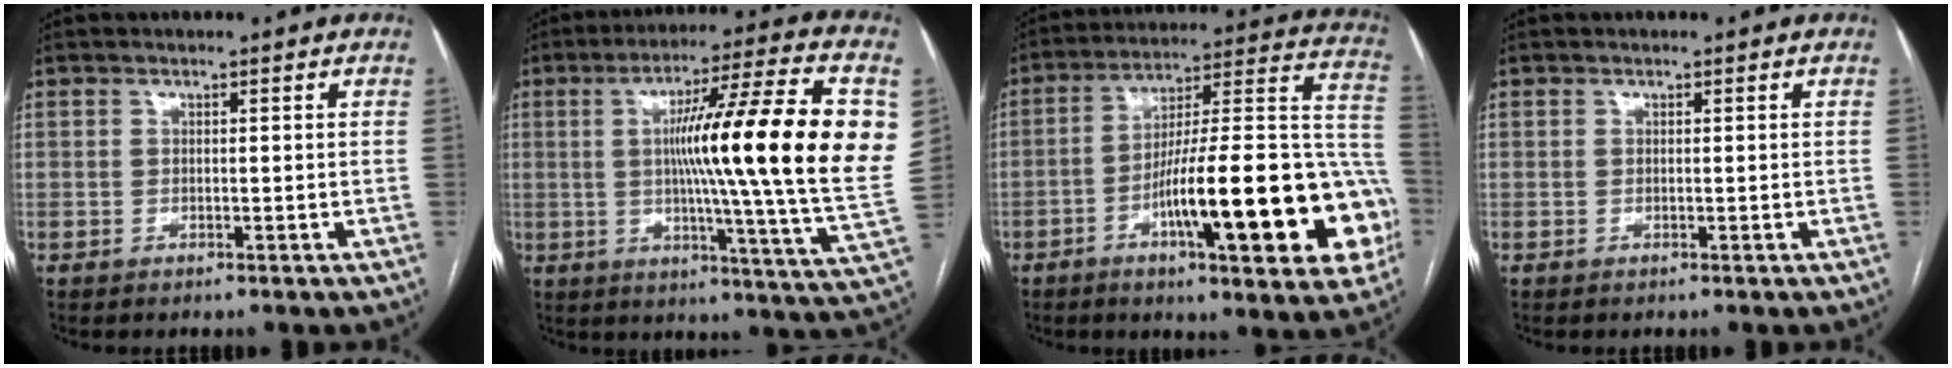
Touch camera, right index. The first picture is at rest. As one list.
[{"total": 25.5, "force": [3.7, -0.4, 25.2], "torque": [-0.310, 0.013, 0.044]}, {"total": 26.1, "force": [-8.1, 4.1, 24.5], "torque": [-0.282, 0.015, -0.113]}, {"total": 0.0}]